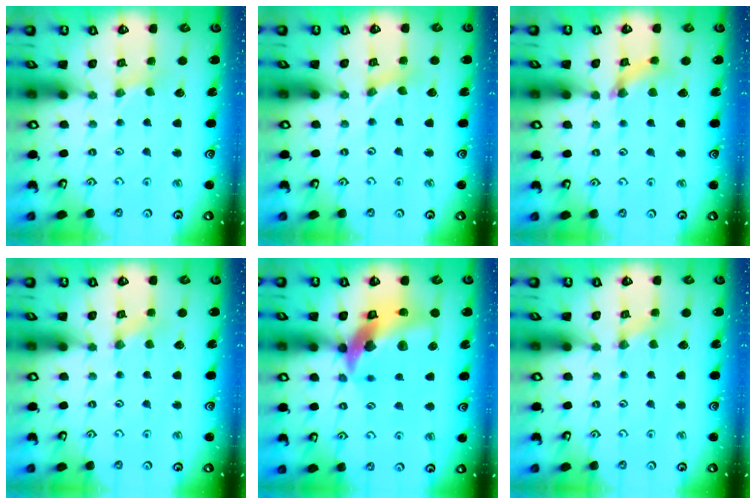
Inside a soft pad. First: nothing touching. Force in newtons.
{"total": 0.0}
{"total": 3.8, "press": 3.7, "slide": 0.3}
{"total": 0.7, "press": 0.7, "slide": 0.2}
{"total": 15.6, "press": 15.4, "slide": 2.1}
{"total": 0.7, "press": 0.7, "slide": 0.2}